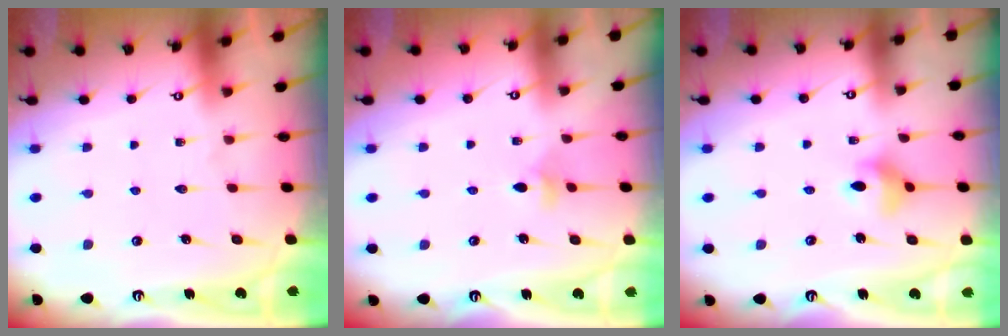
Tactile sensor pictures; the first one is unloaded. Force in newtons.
{"total": 4.7, "press": 4.6, "slide": 0.9}
{"total": 6.5, "press": 6.1, "slide": 2.3}